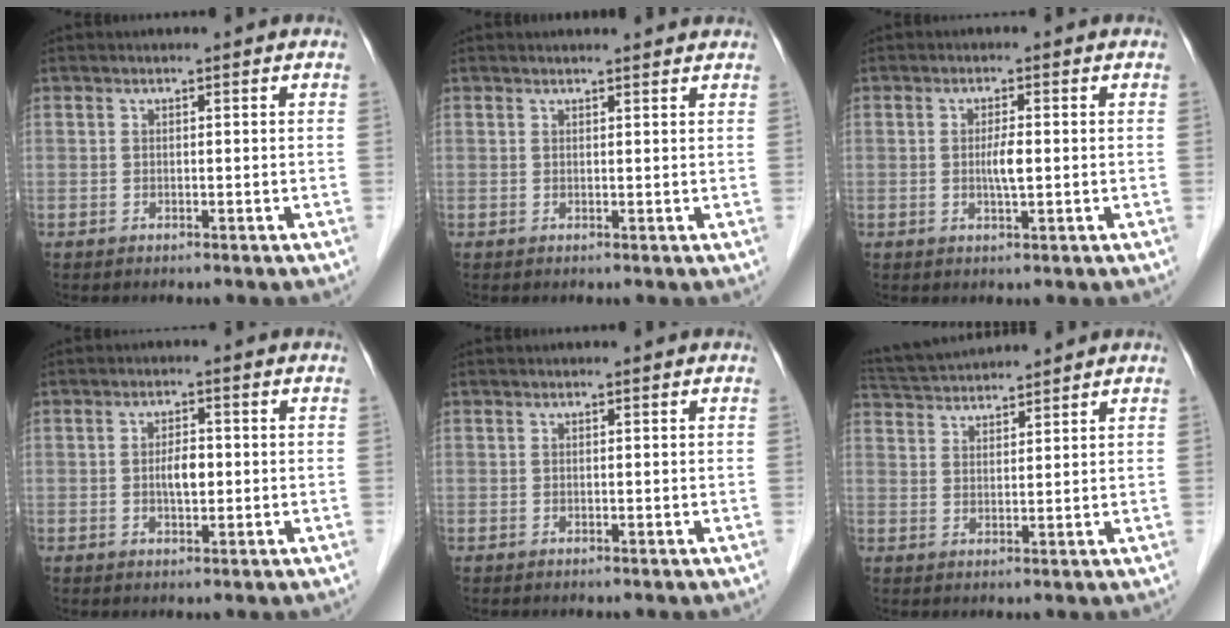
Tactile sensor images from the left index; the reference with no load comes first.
{"total": 3.8, "force": [3.7, 0.3, 0.8], "torque": [-0.014, 0.010, 0.039]}
{"total": 2.6, "force": [-0.1, 0.3, 2.6], "torque": [-0.049, -0.002, -0.002]}
{"total": 3.1, "force": [-0.1, 1.3, 2.8], "torque": [-0.050, 0.002, -0.002]}
{"total": 0.0}
{"total": 8.0, "force": [7.8, 0.2, 1.8], "torque": [-0.041, 0.034, 0.135]}